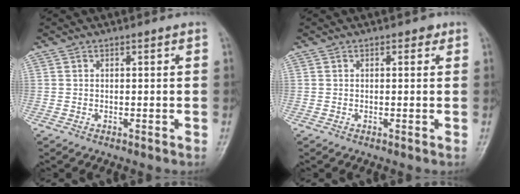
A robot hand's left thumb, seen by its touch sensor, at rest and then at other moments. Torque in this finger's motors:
{"motor_torque": [0.05, -0.05, 0.00, -0.10, -0.01]}